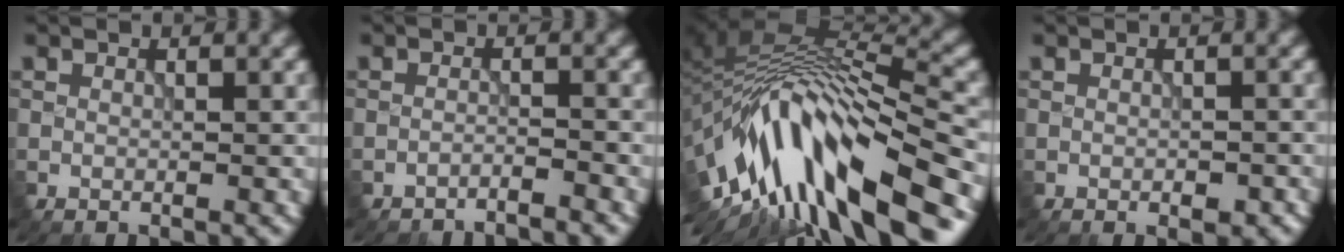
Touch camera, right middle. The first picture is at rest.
{"total": 2.3, "force": [-2.2, 0.1, 0.4], "torque": [0.002, -0.003, -0.041]}
{"total": 14.8, "force": [-6.9, 4.7, 12.3], "torque": [-0.217, 0.017, -0.105]}
{"total": 1.5, "force": [-0.7, 0.8, 1.2], "torque": [-0.018, -0.003, -0.008]}